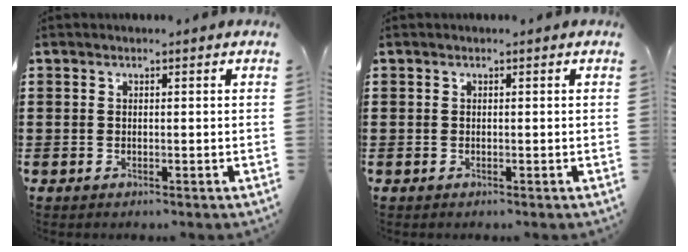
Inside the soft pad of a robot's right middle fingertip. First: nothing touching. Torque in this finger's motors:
{"motor_torque": [-0.02, 0.00, -0.01, -0.01]}